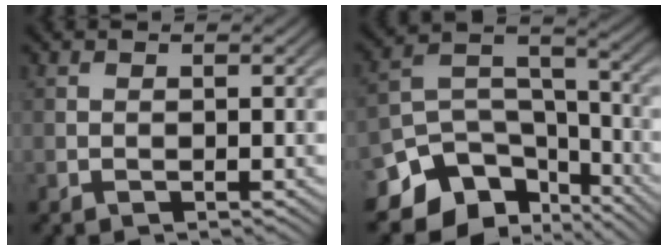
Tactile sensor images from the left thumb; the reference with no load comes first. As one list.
[{"total": 12.7, "force": [-8.5, 8.0, 5.1], "torque": [-0.117, -0.018, -0.134]}]